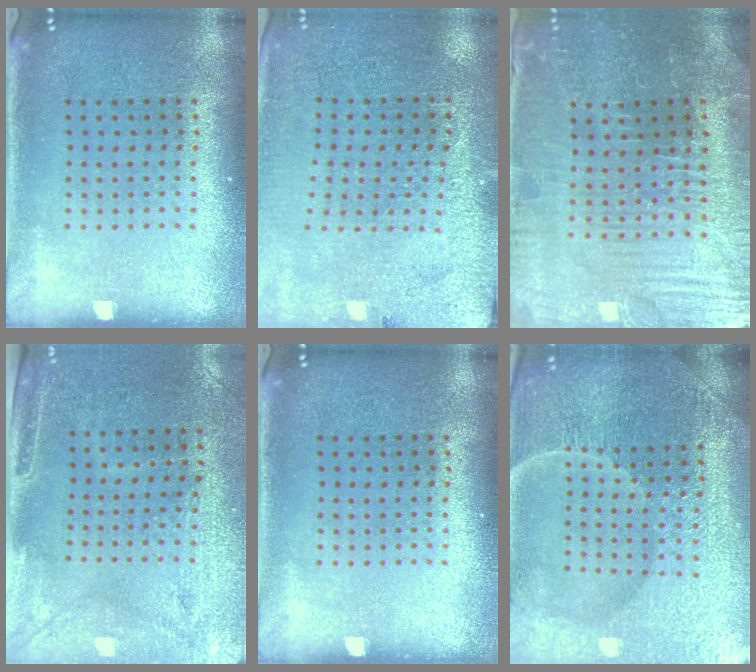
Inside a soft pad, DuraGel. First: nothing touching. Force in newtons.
{"total": 2.8, "press": 2.8, "slide": 0.2}
{"total": 3.6, "press": 3.6, "slide": 0.4}
{"total": 3.0, "press": 2.5, "slide": 1.5}
{"total": 0.0}
{"total": 5.6, "press": 5.2, "slide": 2.1}